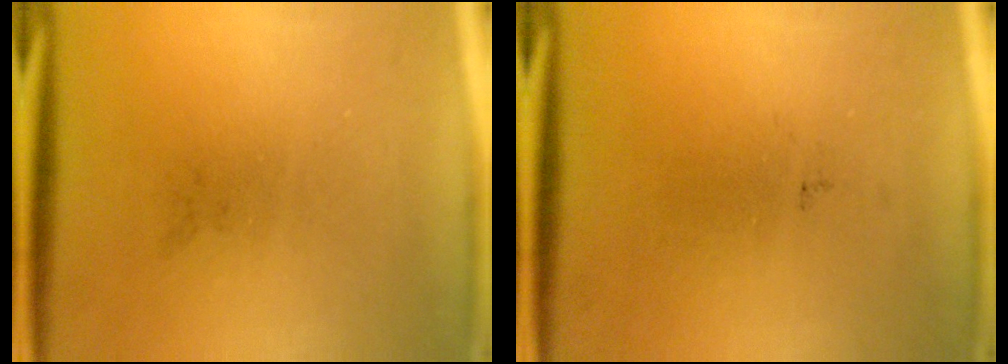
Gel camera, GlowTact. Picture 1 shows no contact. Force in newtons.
{"total": 0.0}